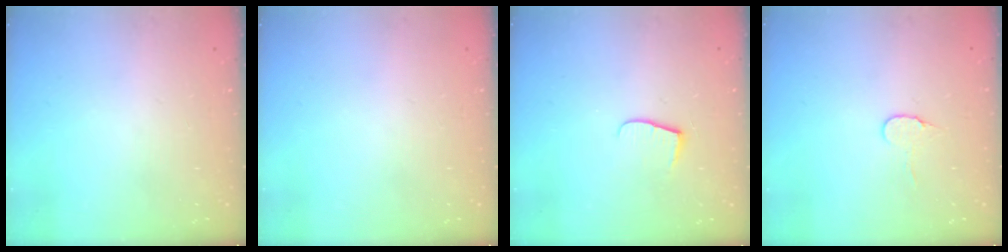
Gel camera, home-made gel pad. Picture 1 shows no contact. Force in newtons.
{"total": 0.0}
{"total": 6.5, "press": 6.5, "slide": 0.7}
{"total": 6.1, "press": 6.1, "slide": 0.5}